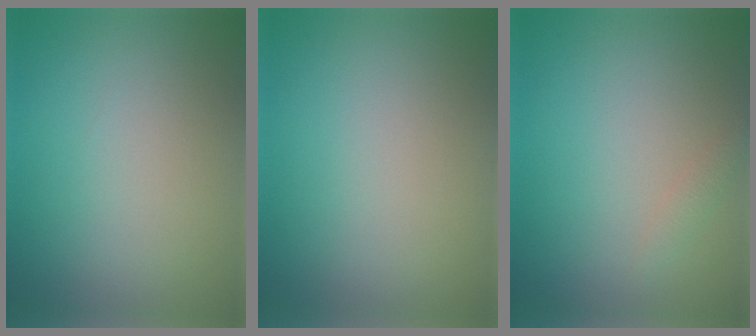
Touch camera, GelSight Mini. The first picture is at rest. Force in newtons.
{"total": 0.0}
{"total": 0.9, "press": 0.9, "slide": 0.0}